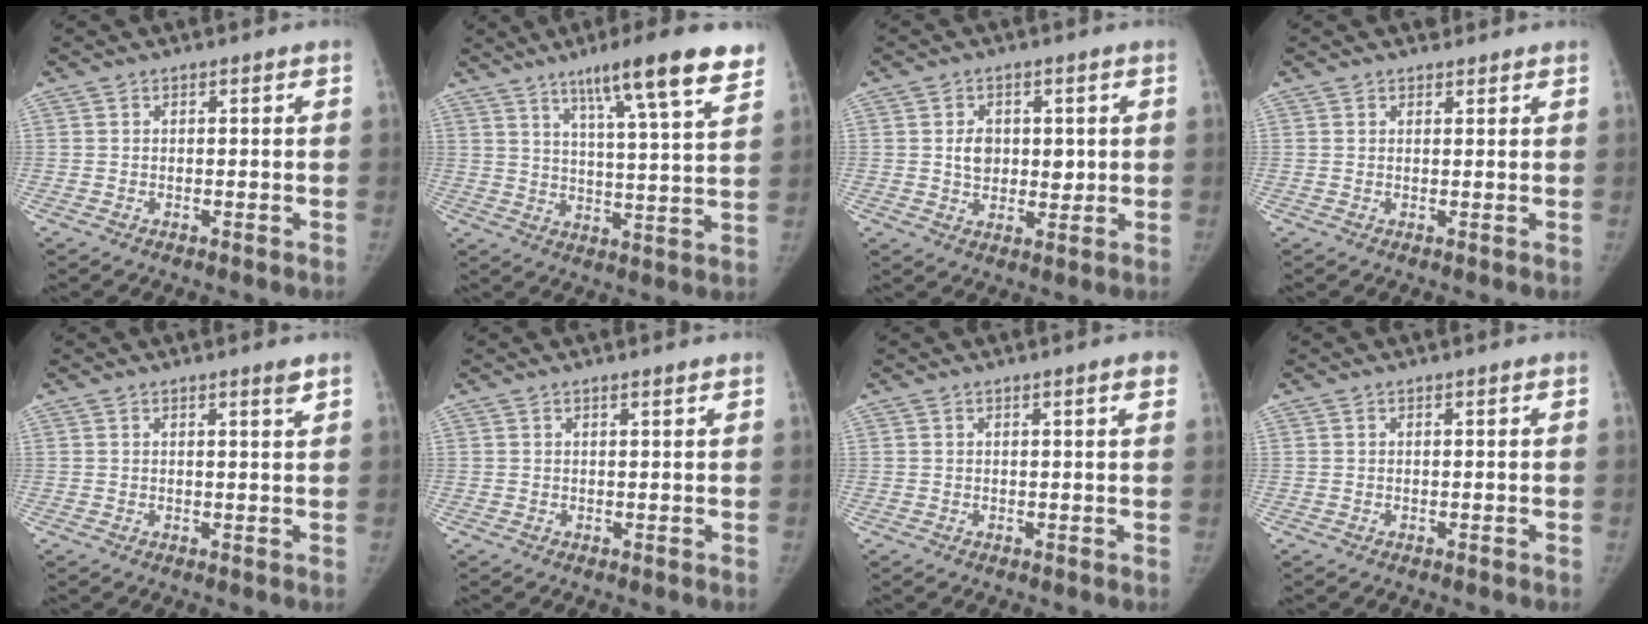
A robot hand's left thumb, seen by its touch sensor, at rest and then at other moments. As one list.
[{"total": 16.4, "force": [10.6, 1.9, 12.4], "torque": [-0.167, -0.045, 0.152]}, {"total": 6.5, "force": [1.0, 5.0, 4.1], "torque": [-0.033, -0.006, 0.020]}, {"total": 1.2, "force": [0.9, 0.8, -0.1], "torque": [0.013, -0.005, 0.006]}, {"total": 1.5, "force": [1.1, 0.0, 1.1], "torque": [-0.013, -0.009, 0.017]}, {"total": 0.8, "force": [0.6, -0.1, 0.5], "torque": [-0.011, -0.004, 0.012]}, {"total": 2.1, "force": [1.1, 0.2, 1.8], "torque": [-0.024, -0.002, 0.012]}, {"total": 0.0}]